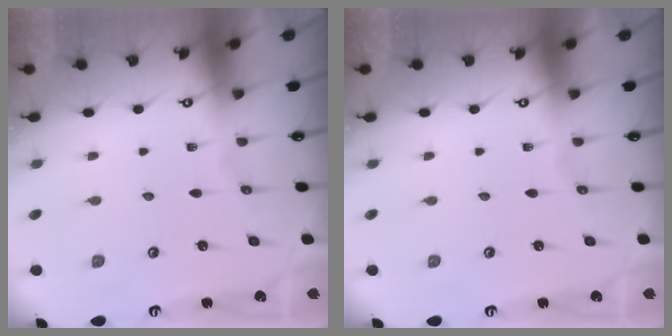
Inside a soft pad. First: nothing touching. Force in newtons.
{"total": 0.0}